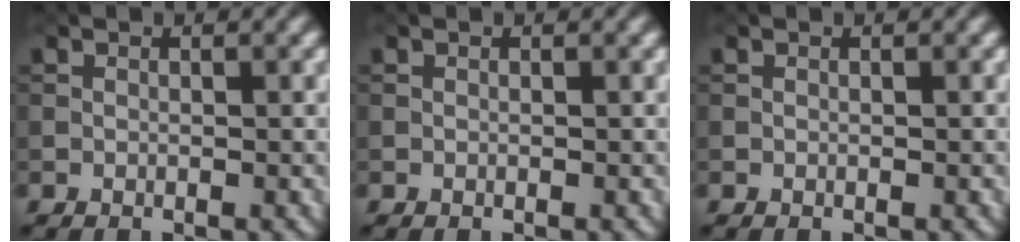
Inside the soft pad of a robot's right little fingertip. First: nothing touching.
{"total": 0.0}
{"total": 0.0}